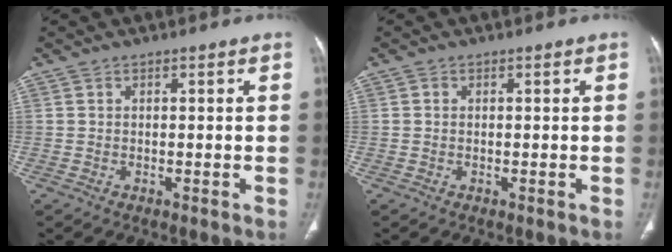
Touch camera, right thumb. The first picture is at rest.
{"total": 0.0}